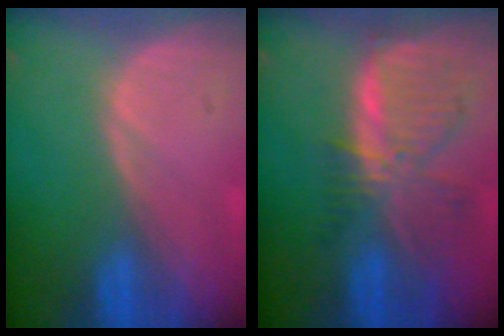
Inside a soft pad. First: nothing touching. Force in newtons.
{"total": 8.4, "press": 7.3, "slide": 4.0}